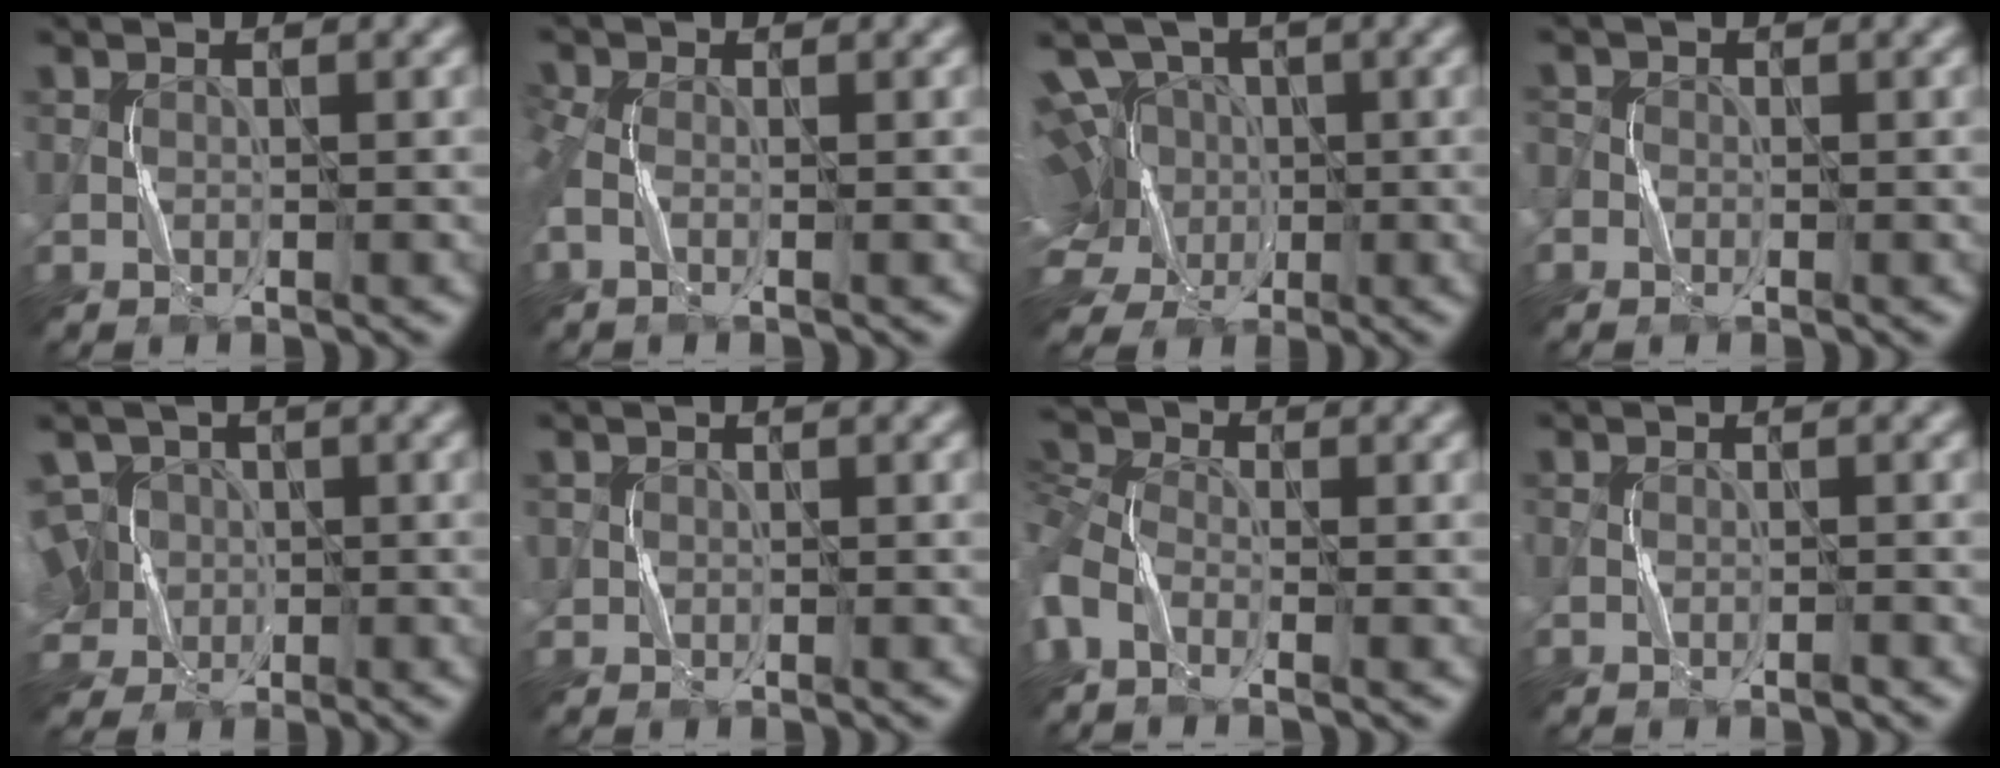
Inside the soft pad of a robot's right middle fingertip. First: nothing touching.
{"total": 3.3, "force": [-0.5, 2.0, 2.6], "torque": [-0.070, -0.001, -0.014]}
{"total": 12.3, "force": [0.0, 9.5, 7.7], "torque": [-0.135, 0.025, -0.038]}
{"total": 1.3, "force": [-0.3, 1.2, 0.3], "torque": [0.000, 0.001, -0.014]}
{"total": 9.4, "force": [0.9, 7.5, 5.5], "torque": [-0.108, 0.033, -0.031]}
{"total": 0.6, "force": [0.1, 0.6, 0.0], "torque": [0.008, -0.001, 0.000]}
{"total": 4.8, "force": [-1.0, 3.0, 3.6], "torque": [-0.099, -0.003, -0.029]}
{"total": 0.7, "force": [-0.5, 0.2, 0.5], "torque": [-0.010, 0.001, -0.009]}